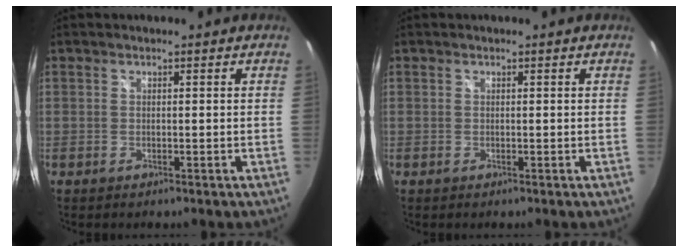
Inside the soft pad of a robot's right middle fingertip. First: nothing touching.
{"total": 0.0}